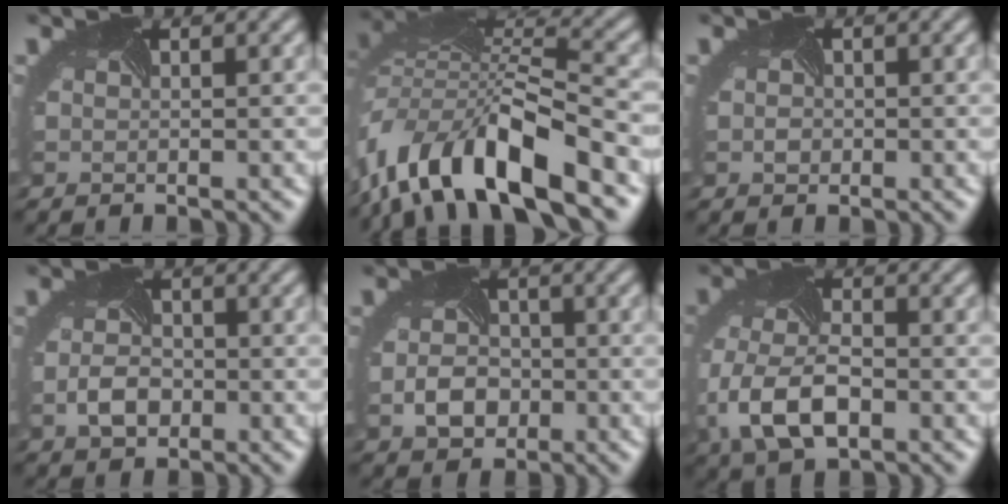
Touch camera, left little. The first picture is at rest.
{"total": 12.3, "force": [-6.2, 4.9, 9.5], "torque": [-0.178, 0.001, -0.116]}
{"total": 0.8, "force": [-0.3, 0.7, 0.1], "torque": [-0.007, -0.003, -0.006]}
{"total": 2.8, "force": [-0.9, 1.9, 1.8], "torque": [-0.043, -0.005, -0.017]}
{"total": 3.5, "force": [-1.1, 2.7, 2.0], "torque": [-0.040, -0.006, -0.021]}
{"total": 6.6, "force": [-2.4, 3.7, 4.9], "torque": [-0.121, -0.009, -0.049]}